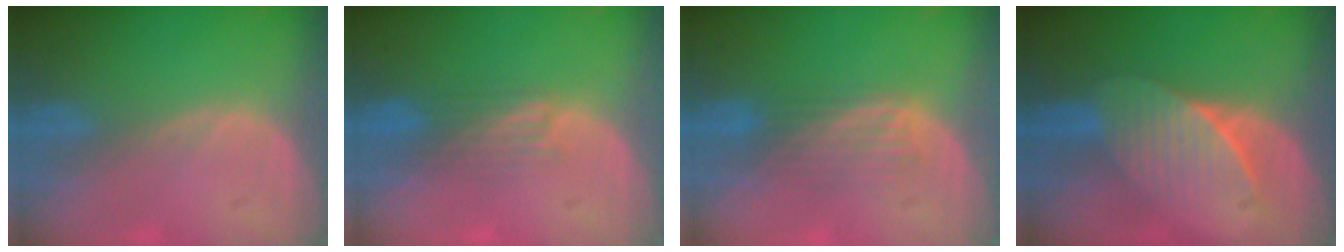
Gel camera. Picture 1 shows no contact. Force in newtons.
{"total": 3.9, "press": 3.2, "slide": 2.2}
{"total": 4.4, "press": 3.7, "slide": 2.4}
{"total": 7.4, "press": 6.7, "slide": 3.0}